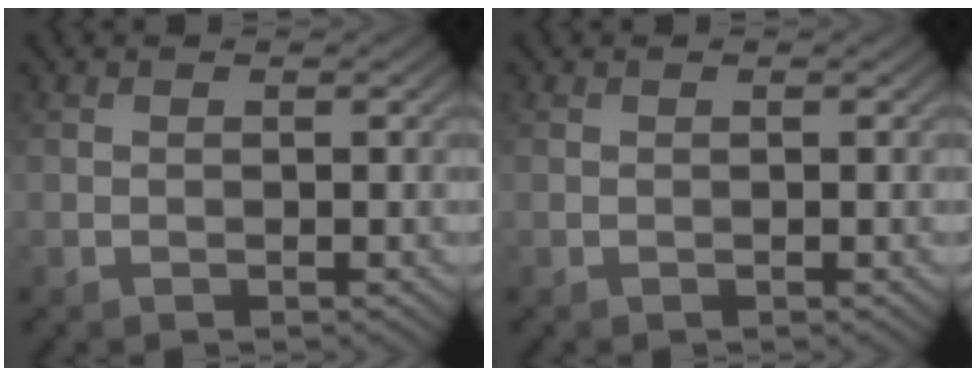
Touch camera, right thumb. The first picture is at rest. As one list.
[{"total": 0.0}]